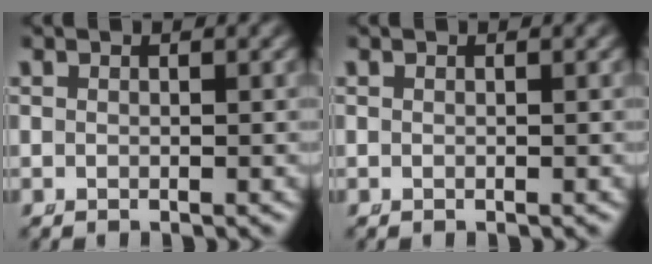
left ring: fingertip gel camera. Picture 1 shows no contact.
{"total": 0.0}